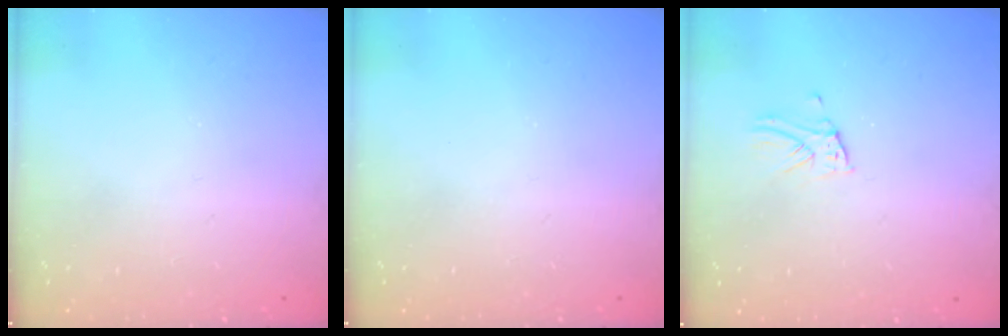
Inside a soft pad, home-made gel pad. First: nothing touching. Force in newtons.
{"total": 0.0}
{"total": 3.5, "press": 3.5, "slide": 0.2}